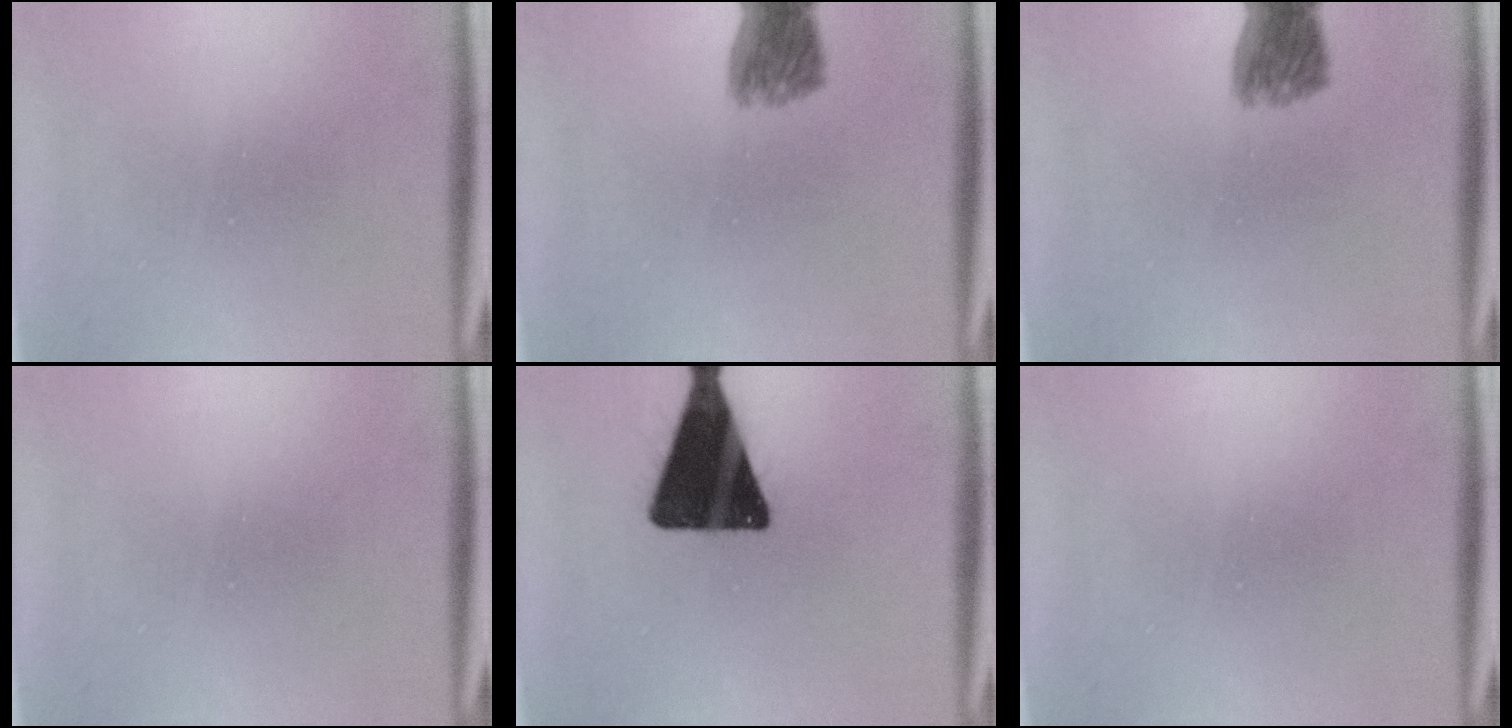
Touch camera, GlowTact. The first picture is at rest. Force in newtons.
{"total": 7.2}
{"total": 7.2}
{"total": 0.0}
{"total": 19.2}
{"total": 0.0}